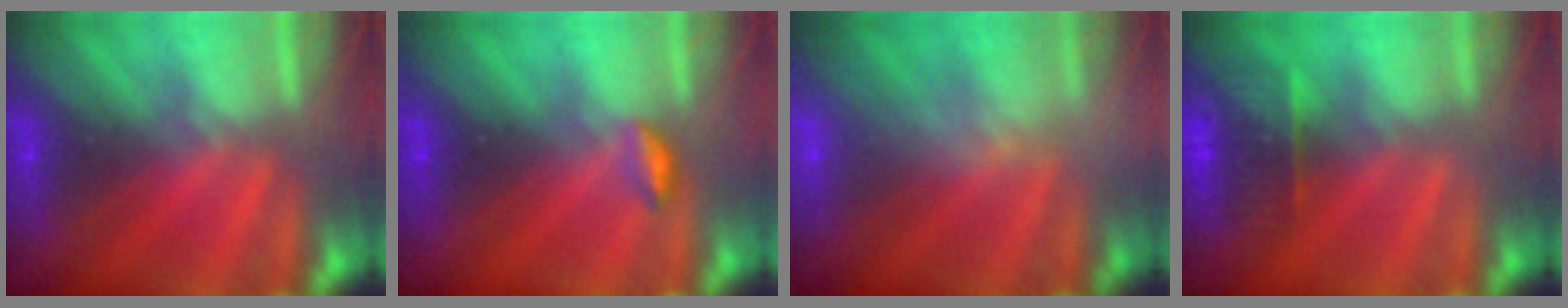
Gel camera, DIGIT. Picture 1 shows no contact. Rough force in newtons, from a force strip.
{"total": 2.9}
{"total": 2.5}
{"total": 8.5}